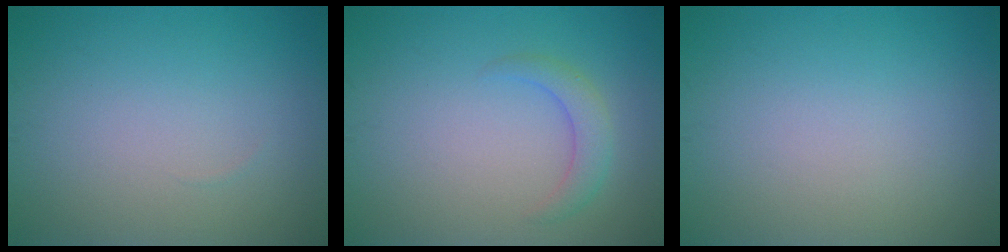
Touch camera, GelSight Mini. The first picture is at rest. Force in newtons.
{"total": 2.0, "press": 2.0, "slide": 0.1}
{"total": 0.0}